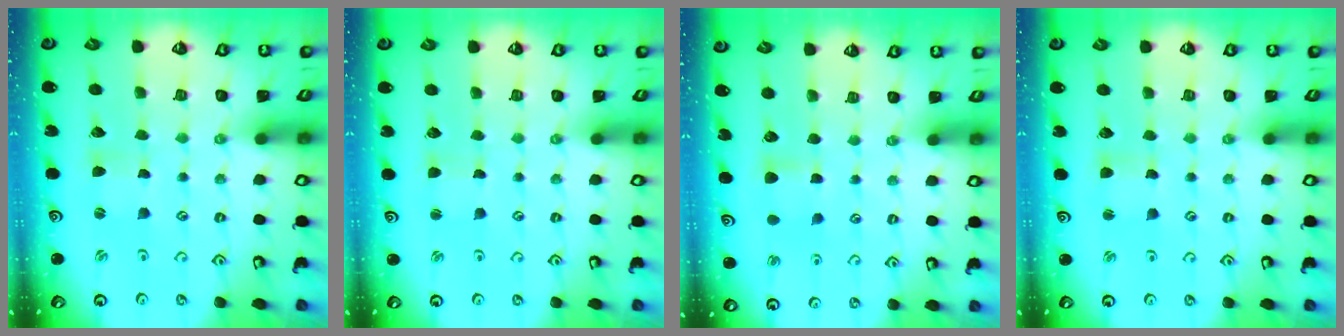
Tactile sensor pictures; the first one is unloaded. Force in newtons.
{"total": 2.0, "press": 2.0, "slide": 0.3}
{"total": 4.4, "press": 4.3, "slide": 0.7}
{"total": 2.3, "press": 2.3, "slide": 0.4}